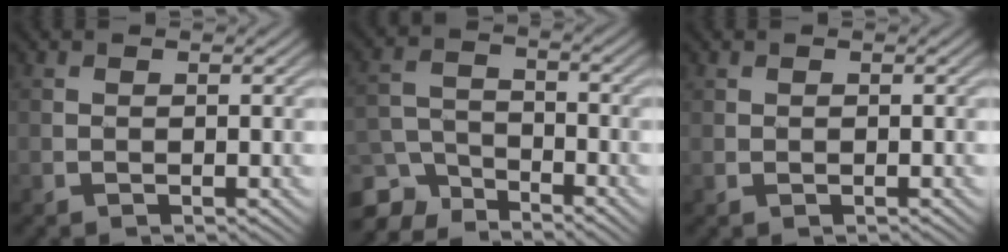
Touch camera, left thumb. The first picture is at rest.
{"total": 6.4, "force": [-5.3, 2.8, 2.1], "torque": [-0.045, -0.004, -0.115]}
{"total": 0.6, "force": [0.3, 0.5, 0.1], "torque": [0.000, -0.003, 0.007]}